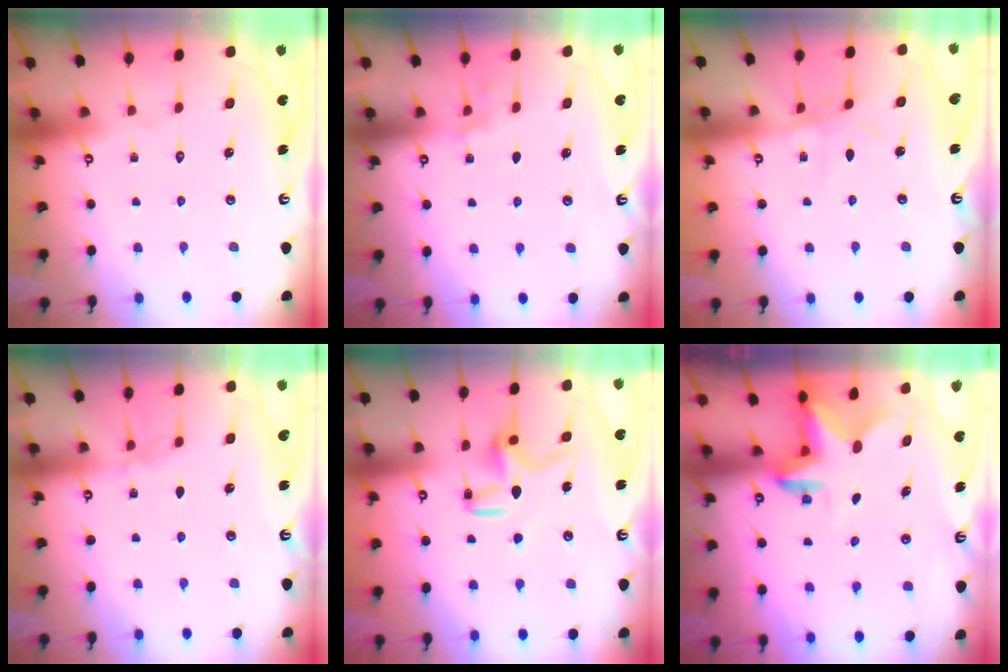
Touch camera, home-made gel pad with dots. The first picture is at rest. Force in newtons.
{"total": 2.7, "press": 2.4, "slide": 1.4}
{"total": 2.8, "press": 2.8, "slide": 0.2}
{"total": 2.5, "press": 2.5, "slide": 0.5}
{"total": 9.0, "press": 9.0, "slide": 0.7}
{"total": 2.7, "press": 2.6, "slide": 0.5}